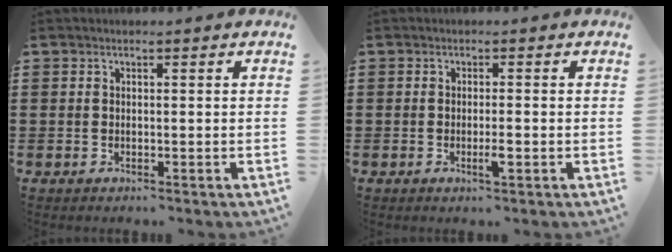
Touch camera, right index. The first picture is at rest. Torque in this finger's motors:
{"motor_torque": [-0.35, 0.06, 0.02, 0.01]}